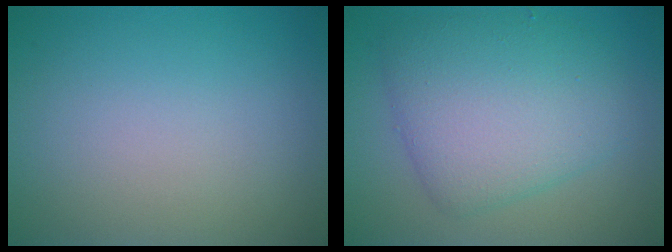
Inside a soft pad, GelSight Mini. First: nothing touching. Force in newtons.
{"total": 6.6, "press": 6.6, "slide": 0.2}